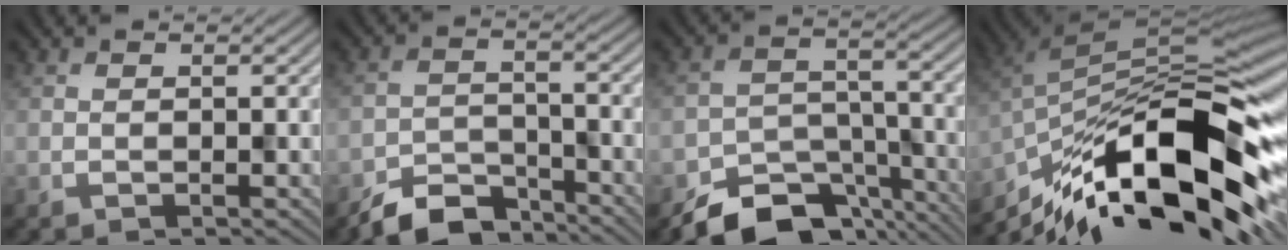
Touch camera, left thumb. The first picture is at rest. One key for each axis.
{"total": 6.2, "fx": -5.2, "fy": 2.5, "fz": 2.3, "tx": -0.040, "ty": -0.010, "tz": -0.098}
{"total": 9.9, "fx": -7.5, "fy": 5.0, "fz": 4.0, "tx": -0.062, "ty": -0.020, "tz": -0.121}
{"total": 16.7, "fx": -8.7, "fy": 5.7, "fz": 13.1, "tx": -0.244, "ty": -0.004, "tz": -0.160}